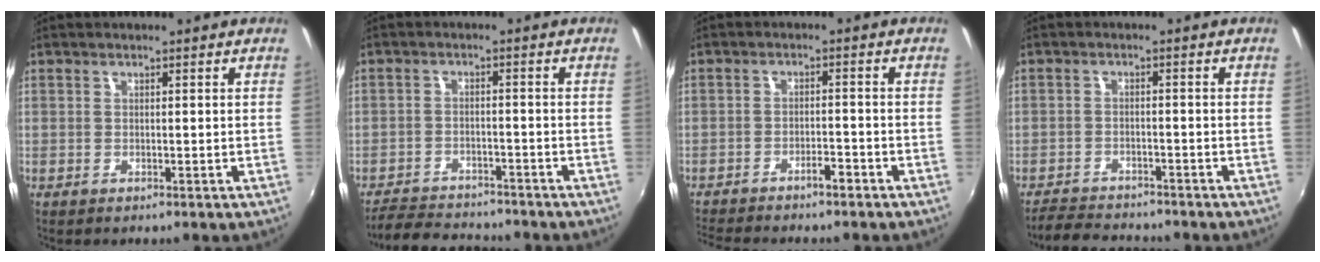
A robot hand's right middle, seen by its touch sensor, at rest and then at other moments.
{"total": 8.9, "force": [-8.1, 3.0, 2.2], "torque": [-0.072, 0.012, -0.124]}
{"total": 6.0, "force": [-5.5, 0.9, 2.3], "torque": [-0.054, -0.002, -0.086]}
{"total": 6.3, "force": [-5.8, 1.9, 1.2], "torque": [-0.048, 0.006, -0.096]}